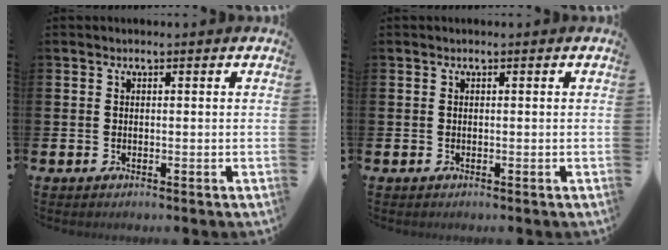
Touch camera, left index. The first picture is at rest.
{"total": 0.0}